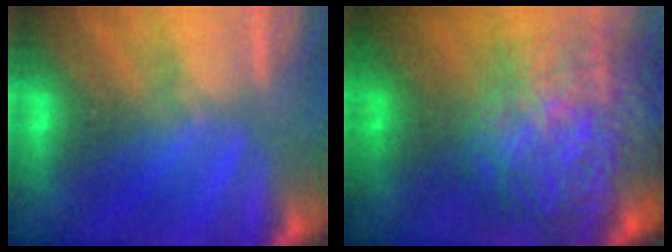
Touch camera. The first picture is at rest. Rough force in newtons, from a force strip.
{"total": 11.0}